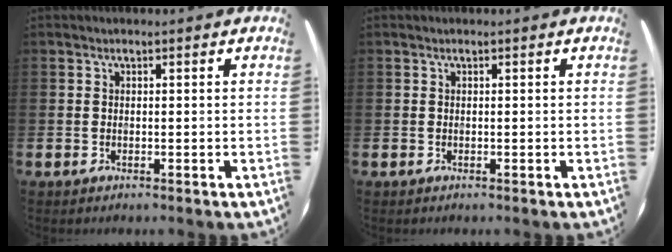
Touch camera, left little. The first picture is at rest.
{"total": 0.0}